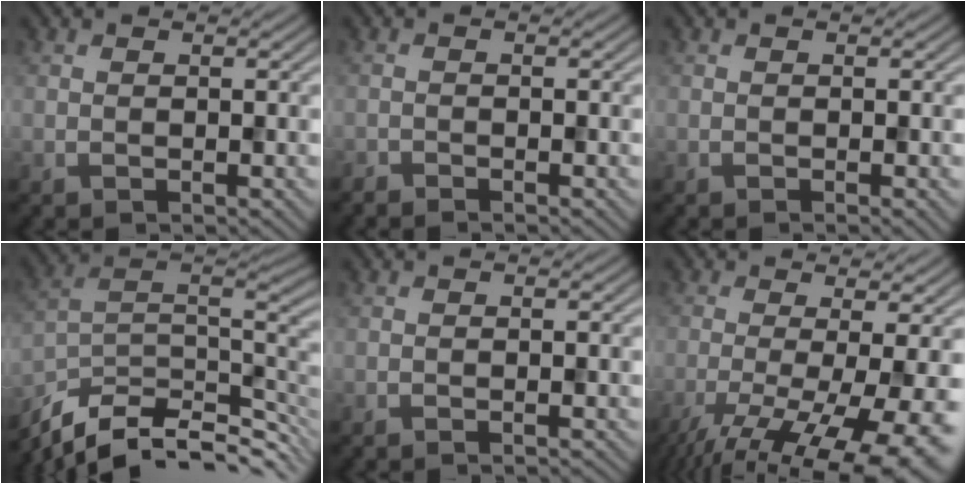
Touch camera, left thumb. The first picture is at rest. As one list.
[{"total": 1.2, "force": [-1.1, 0.0, 0.2], "torque": [-0.003, -0.003, -0.025]}, {"total": 0.7, "force": [-0.2, 0.1, 0.6], "torque": [-0.010, -0.003, -0.005]}, {"total": 12.9, "force": [-8.6, 5.2, 8.1], "torque": [-0.178, -0.007, -0.146]}, {"total": 0.9, "force": [-0.8, 0.1, 0.4], "torque": [0.000, 0.001, -0.016]}, {"total": 12.8, "force": [-6.0, 3.2, 10.8], "torque": [-0.181, -0.023, -0.083]}]